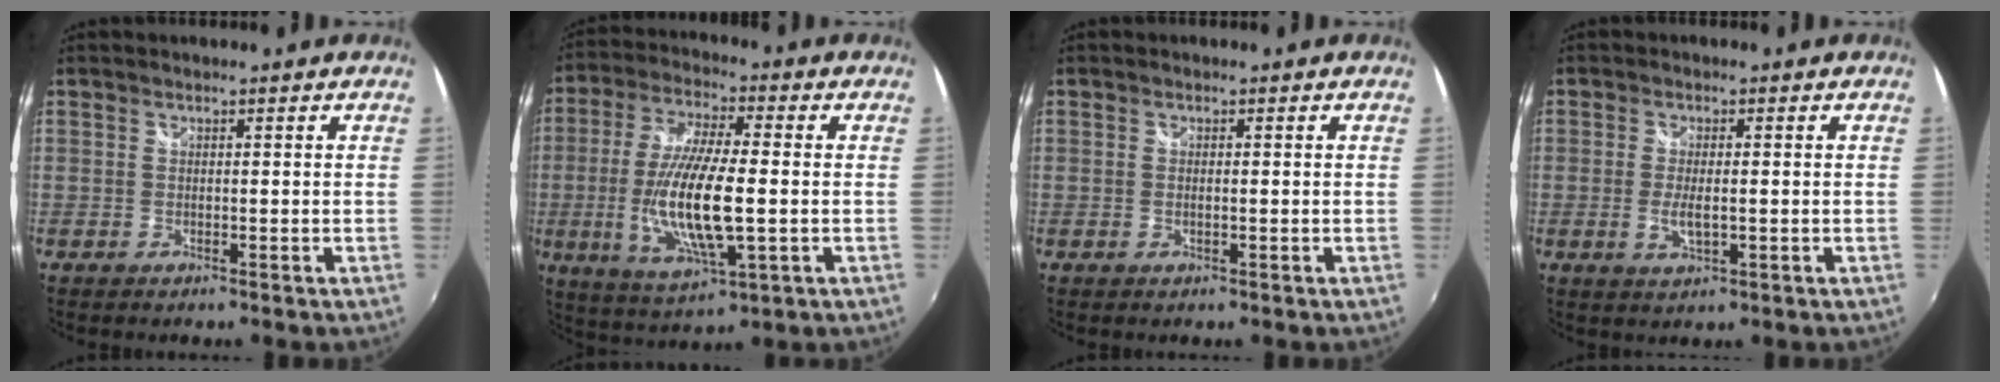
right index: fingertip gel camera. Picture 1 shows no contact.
{"total": 16.2, "force": [-2.2, 4.2, 15.5], "torque": [-0.310, -0.014, -0.036]}
{"total": 1.0, "force": [0.0, 0.3, 1.0], "torque": [-0.020, 0.000, -0.002]}
{"total": 4.1, "force": [-0.7, 1.3, 3.8], "torque": [-0.072, -0.008, -0.011]}